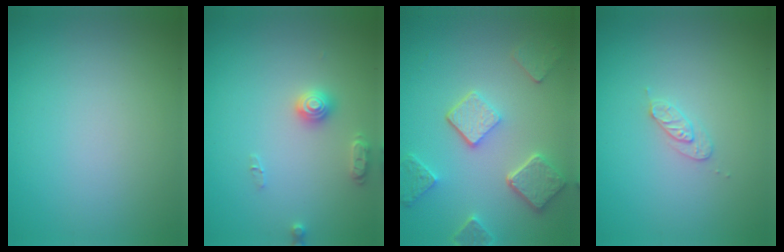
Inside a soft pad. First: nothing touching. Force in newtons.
{"total": 2.2, "press": 2.2, "slide": 0.1}
{"total": 5.1, "press": 3.9, "slide": 3.2}
{"total": 1.4, "press": 1.4, "slide": 0.2}